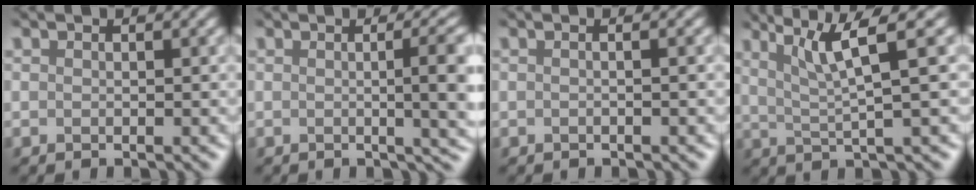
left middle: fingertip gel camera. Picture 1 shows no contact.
{"total": 6.5, "force": [-0.1, 1.9, 6.2], "torque": [-0.051, 0.010, 0.002]}
{"total": 0.9, "force": [0.1, 0.5, 0.8], "torque": [-0.001, -0.001, -0.013]}
{"total": 4.5, "force": [2.6, 0.0, 3.8], "torque": [-0.076, 0.015, 0.057]}